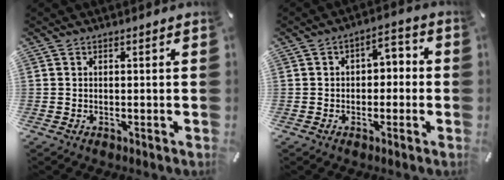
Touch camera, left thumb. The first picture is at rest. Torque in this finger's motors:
{"motor_torque": [-0.06, -0.08, 0.25, 0.28, 0.13]}